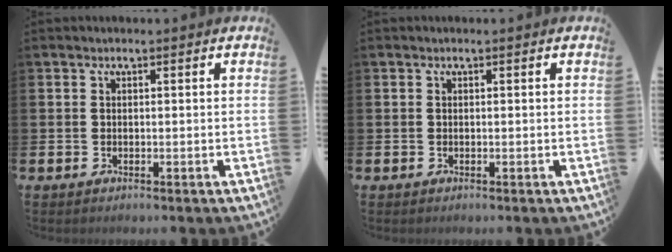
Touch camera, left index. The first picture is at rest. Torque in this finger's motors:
{"motor_torque": [0.00, 0.00, 0.00, 0.00]}